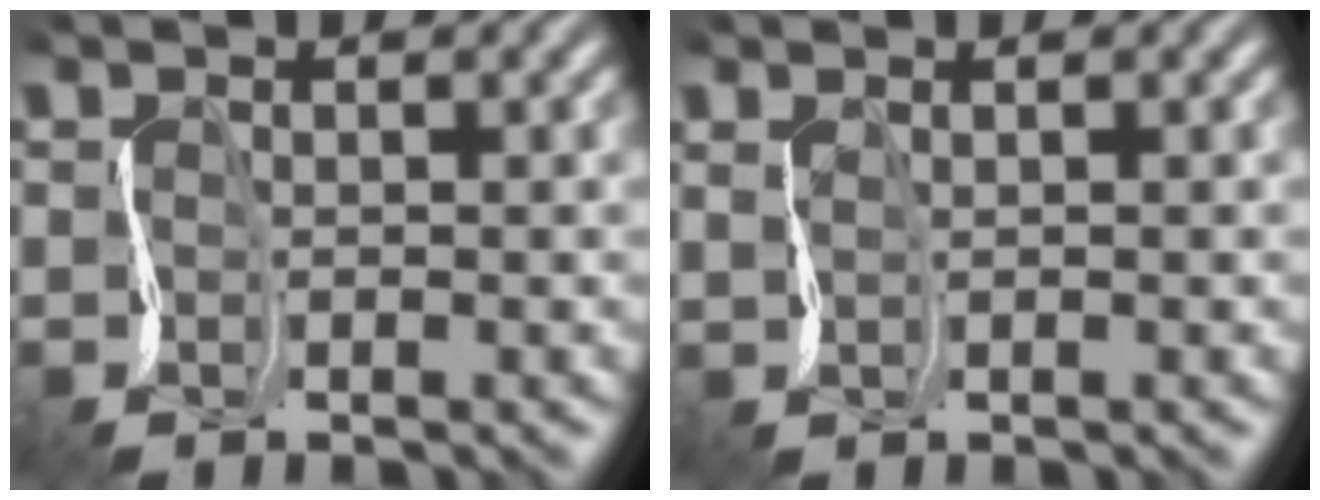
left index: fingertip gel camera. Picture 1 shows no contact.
{"total": 1.0, "force": [1.0, 0.1, -0.2], "torque": [-0.005, 0.017, 0.004]}